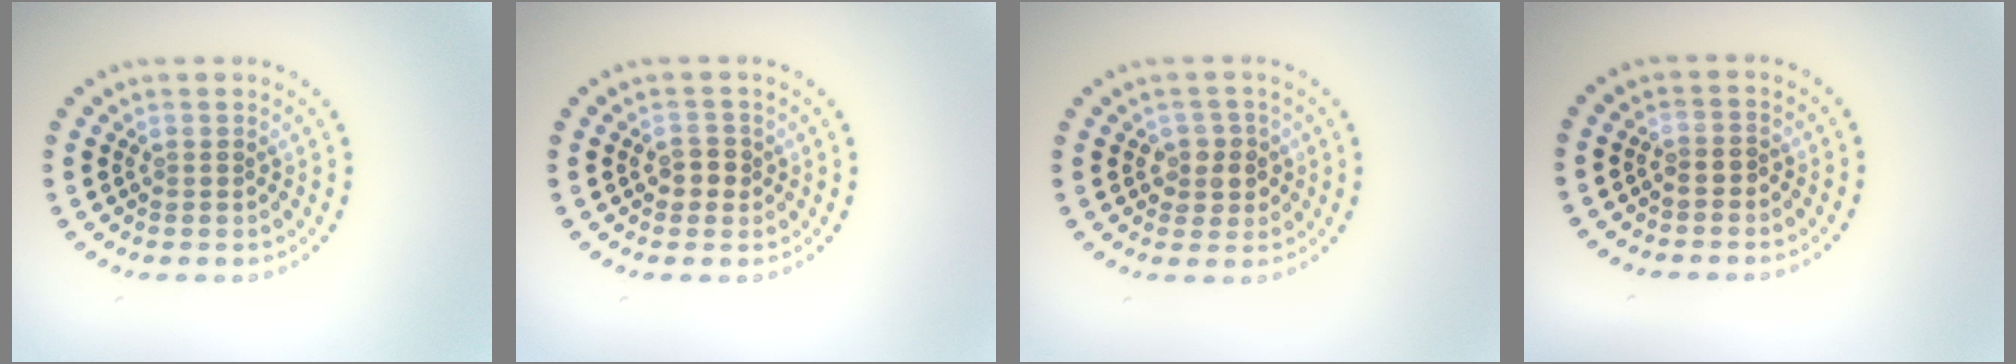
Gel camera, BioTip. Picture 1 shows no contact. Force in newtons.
{"total": 1.8, "press": 1.7, "slide": 0.6}
{"total": 2.1, "press": 2.0, "slide": 0.8}
{"total": 0.7, "press": 0.5, "slide": 0.4}